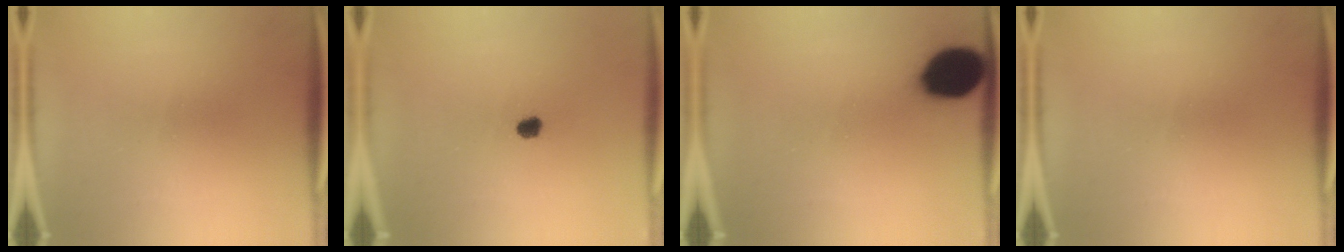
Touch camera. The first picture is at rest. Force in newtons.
{"total": 2.1}
{"total": 14.6}
{"total": 0.0}